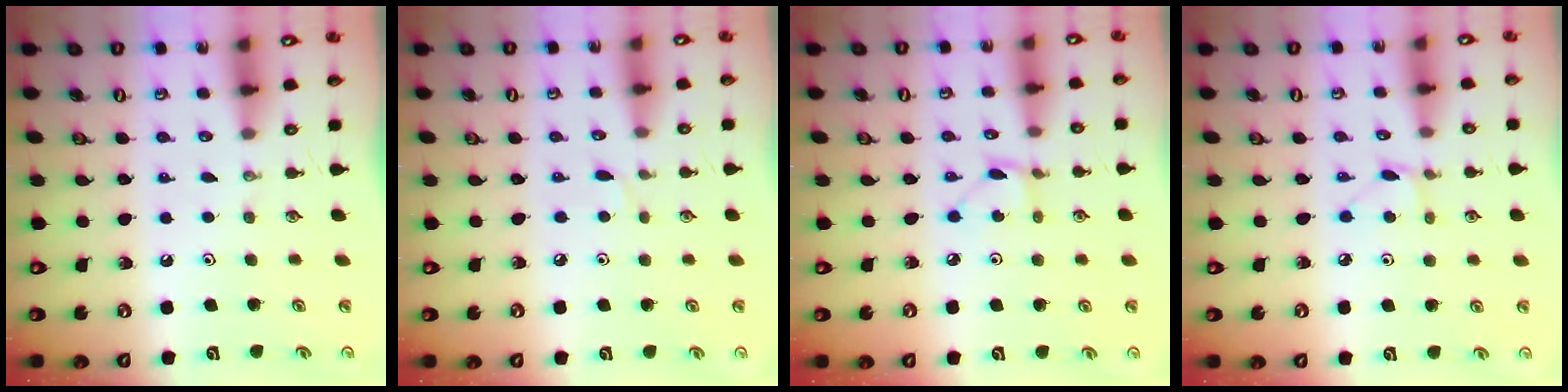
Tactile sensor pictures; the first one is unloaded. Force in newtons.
{"total": 3.2, "press": 3.2, "slide": 0.5}
{"total": 2.4, "press": 2.4, "slide": 0.3}
{"total": 3.9, "press": 3.9, "slide": 0.5}